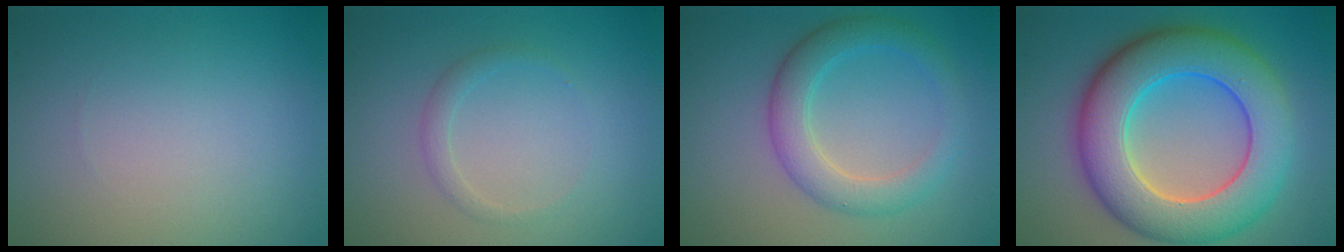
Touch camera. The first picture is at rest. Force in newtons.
{"total": 1.2, "press": 1.2, "slide": 0.1}
{"total": 4.0, "press": 4.0, "slide": 0.1}
{"total": 10.7, "press": 10.7, "slide": 0.4}